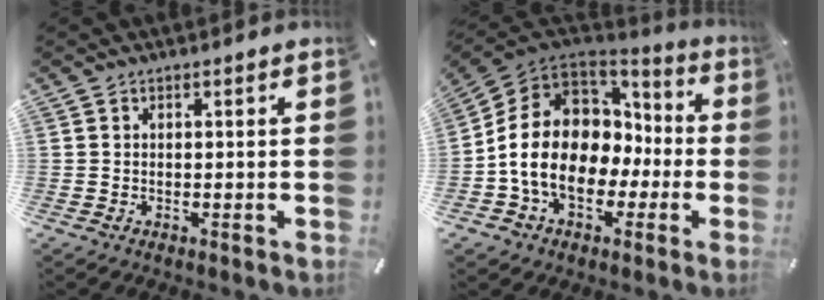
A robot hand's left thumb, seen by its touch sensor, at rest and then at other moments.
{"total": 15.7, "force": [-2.2, 12.6, 9.2], "torque": [-0.194, 0.009, -0.034]}